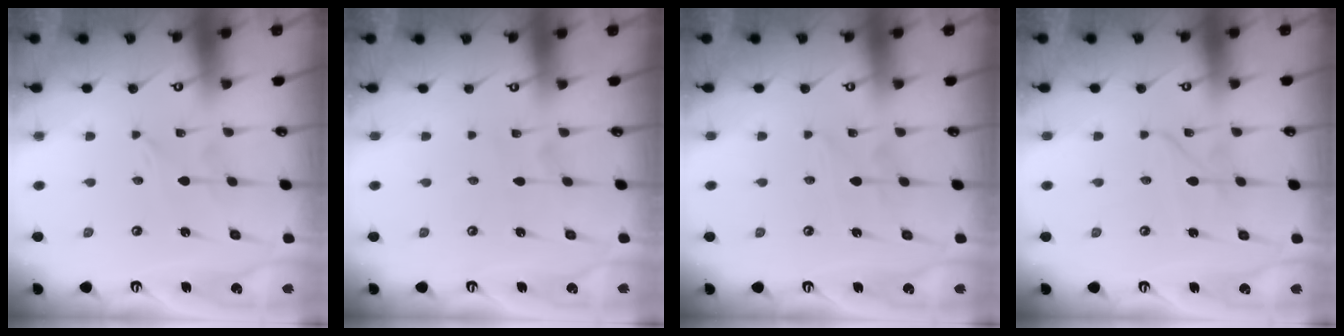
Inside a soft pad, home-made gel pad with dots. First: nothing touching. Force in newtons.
{"total": 1.7, "press": 1.7, "slide": 0.2}
{"total": 2.4, "press": 2.3, "slide": 0.3}
{"total": 2.4, "press": 2.4, "slide": 0.2}